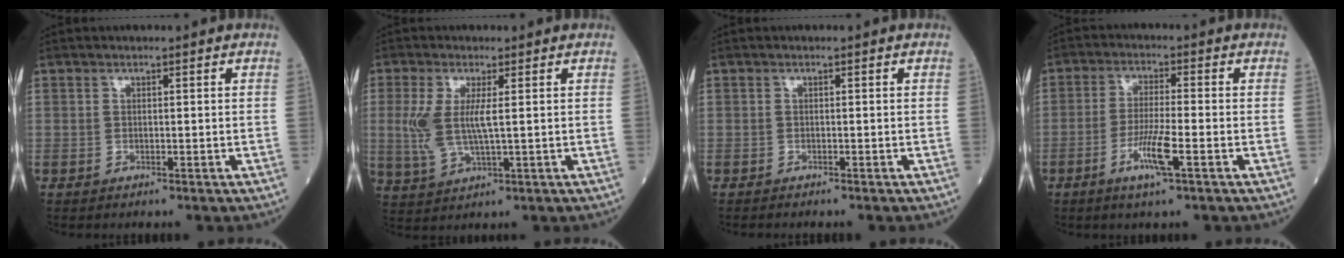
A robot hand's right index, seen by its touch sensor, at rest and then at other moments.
{"total": 6.3, "force": [0.7, 1.5, 6.1], "torque": [-0.149, -0.004, 0.019]}
{"total": 0.9, "force": [-0.9, -0.1, 0.4], "torque": [-0.004, 0.000, -0.014]}
{"total": 6.2, "force": [-2.6, 0.1, 5.6], "torque": [-0.110, -0.011, -0.050]}